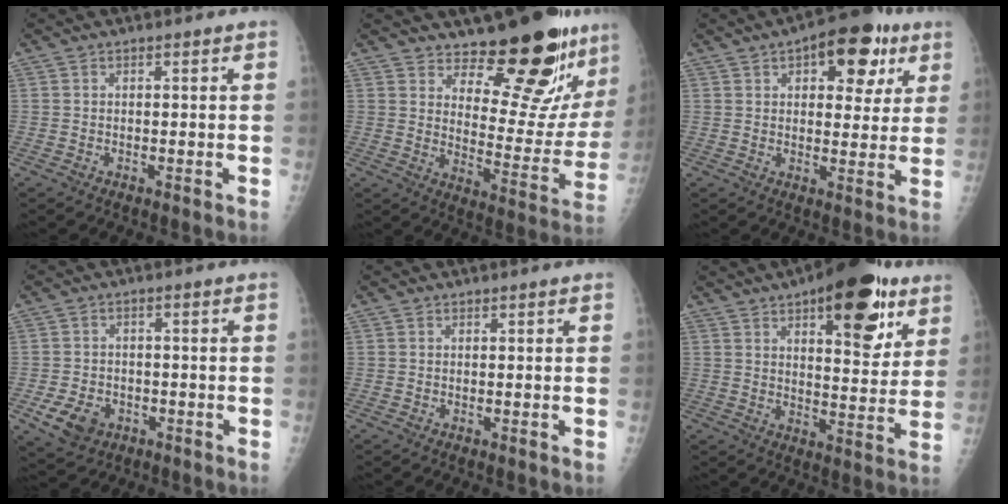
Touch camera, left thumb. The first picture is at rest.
{"total": 18.7, "force": [14.7, 5.9, 10.1], "torque": [-0.092, -0.133, 0.201]}
{"total": 13.5, "force": [6.3, 6.8, 9.7], "torque": [-0.079, -0.006, 0.078]}
{"total": 6.6, "force": [-2.8, 5.0, 3.3], "torque": [-0.053, 0.013, -0.037]}
{"total": 0.0}
{"total": 18.7, "force": [9.8, 7.8, 14.0], "torque": [-0.145, -0.037, 0.136]}